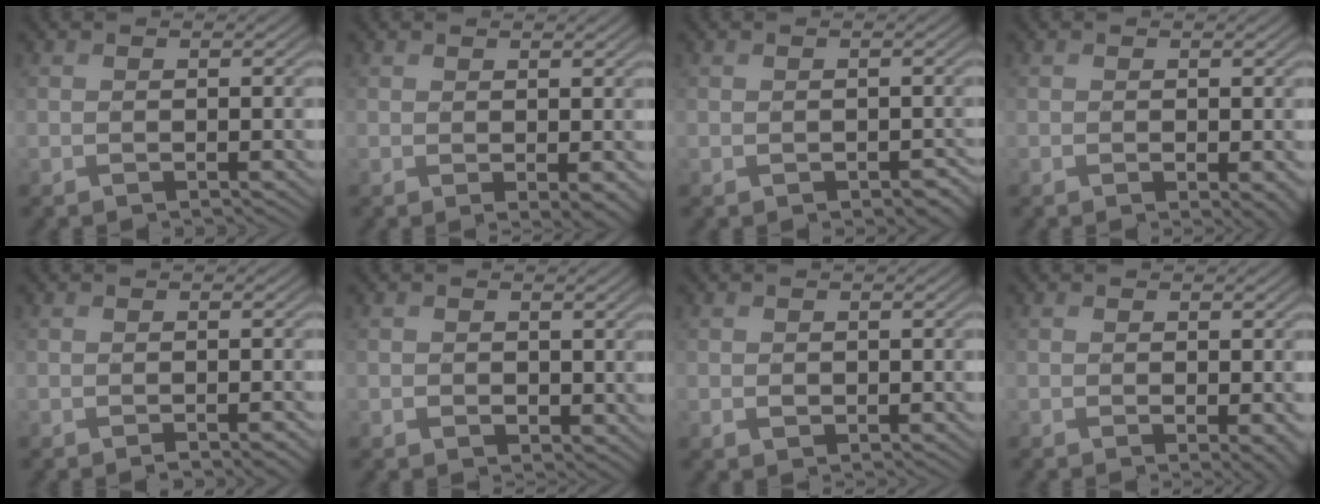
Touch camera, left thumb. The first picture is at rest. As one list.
[{"total": 1.8, "force": [0.2, 0.8, 1.6], "torque": [-0.027, -0.007, 0.008]}, {"total": 1.7, "force": [-0.6, 1.2, 1.0], "torque": [-0.018, -0.013, -0.006]}, {"total": 1.9, "force": [-0.6, 1.1, 1.5], "torque": [-0.028, -0.011, -0.007]}, {"total": 1.3, "force": [-0.7, 0.5, 1.0], "torque": [-0.015, -0.006, -0.009]}, {"total": 1.9, "force": [0.5, 1.6, 0.8], "torque": [-0.026, -0.009, 0.009]}, {"total": 1.1, "force": [0.2, 0.9, 0.5], "torque": [-0.015, -0.004, 0.007]}, {"total": 2.0, "force": [-0.3, 1.0, 1.7], "torque": [-0.028, -0.009, -0.002]}]